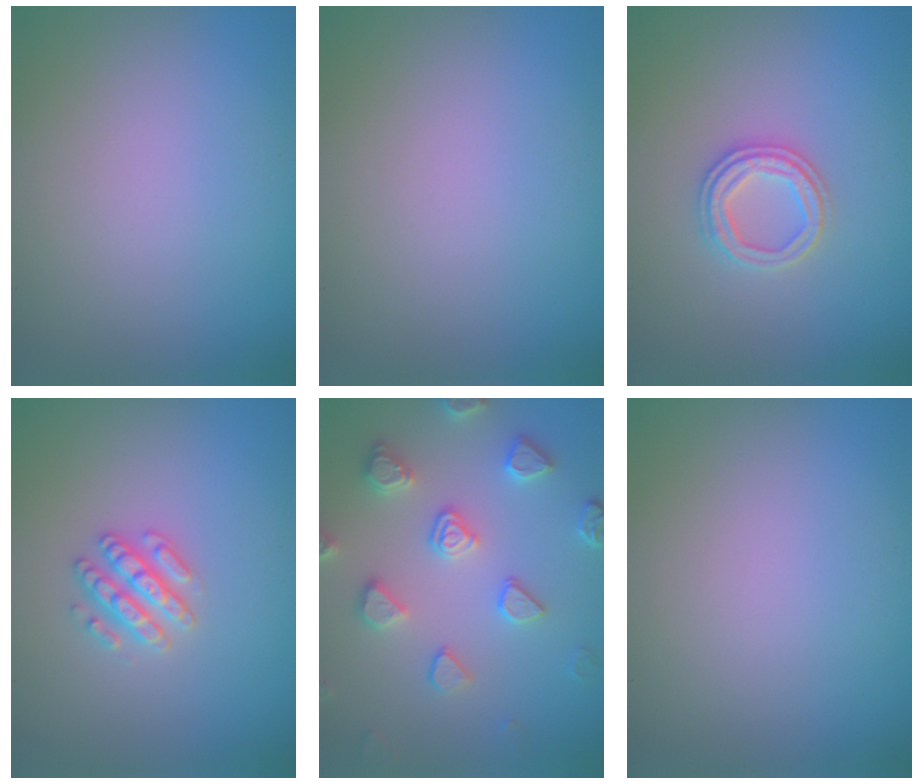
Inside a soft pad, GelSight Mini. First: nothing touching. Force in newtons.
{"total": 0.0}
{"total": 2.8, "press": 2.6, "slide": 1.0}
{"total": 2.6, "press": 2.6, "slide": 0.3}
{"total": 4.4, "press": 4.3, "slide": 0.6}
{"total": 0.0}